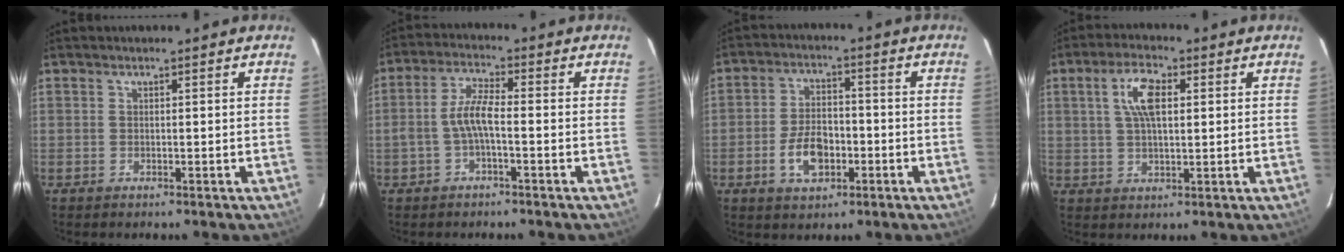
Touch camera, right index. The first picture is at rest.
{"total": 4.6, "force": [-1.5, 0.9, 4.3], "torque": [-0.094, 0.013, -0.029]}
{"total": 7.9, "force": [-2.9, 4.7, 5.7], "torque": [-0.113, 0.012, -0.044]}
{"total": 7.1, "force": [2.0, 3.0, 6.1], "torque": [-0.114, 0.013, 0.039]}